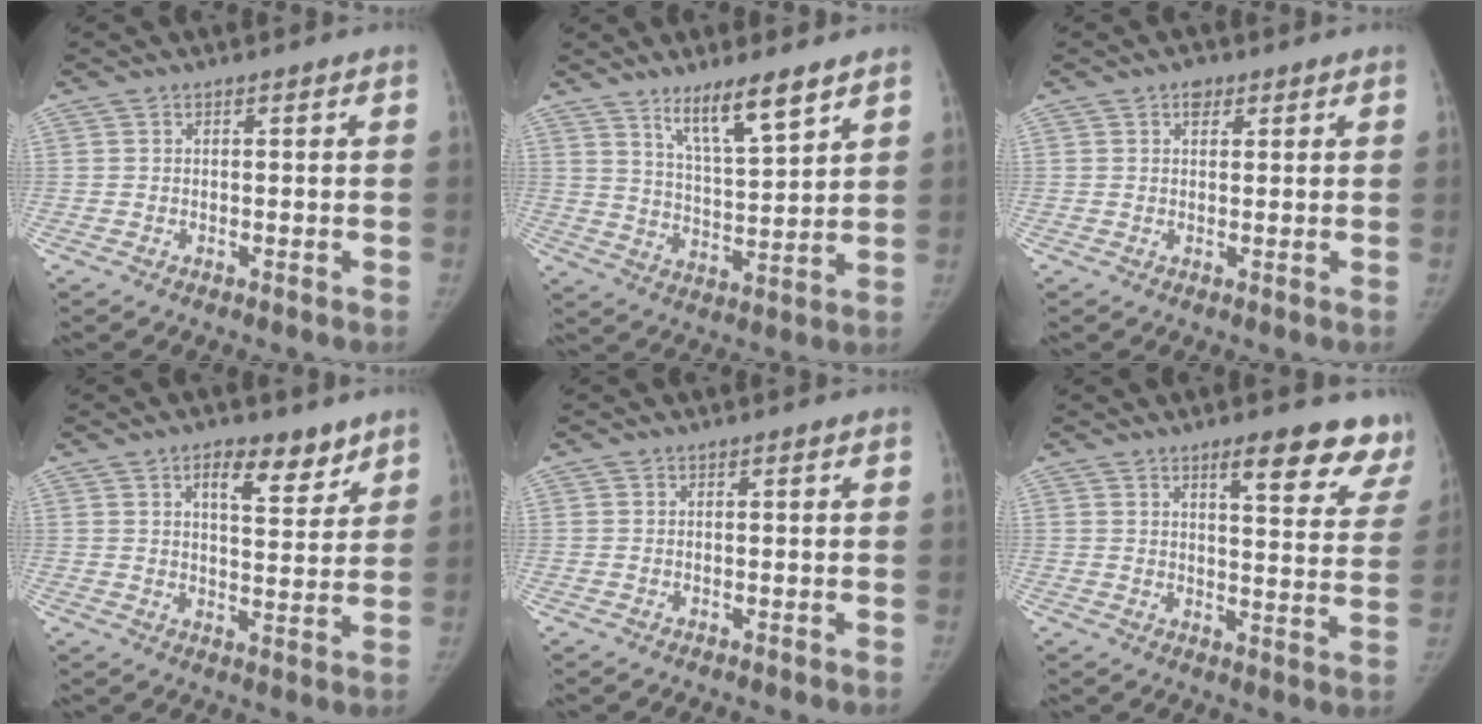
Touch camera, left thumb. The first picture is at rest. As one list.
[{"total": 10.1, "force": [7.0, 1.9, 7.0], "torque": [-0.113, -0.050, 0.130]}, {"total": 2.0, "force": [1.1, 1.5, 0.9], "torque": [0.001, -0.002, 0.013]}, {"total": 8.4, "force": [5.4, 3.7, 5.3], "torque": [-0.052, -0.033, 0.081]}, {"total": 0.0}, {"total": 14.3, "force": [10.8, 3.8, 8.5], "torque": [-0.054, -0.057, 0.121]}]